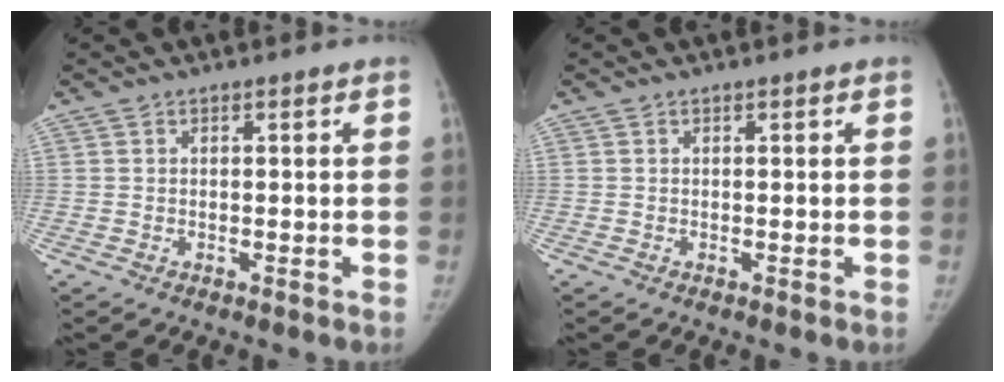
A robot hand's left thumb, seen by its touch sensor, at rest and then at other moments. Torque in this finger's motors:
{"motor_torque": [0.04, 0.04, 0.21, -0.17, 0.01]}